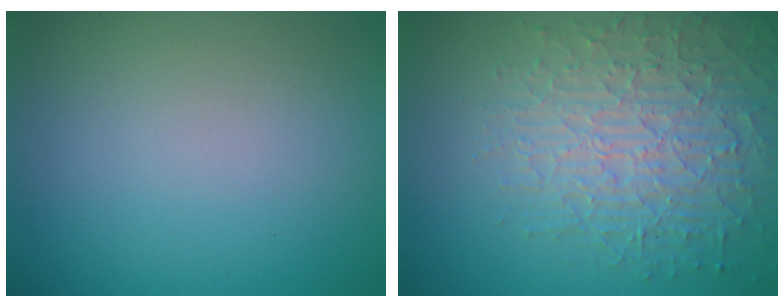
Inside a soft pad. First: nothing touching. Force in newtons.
{"total": 6.2, "press": 5.1, "slide": 3.6}